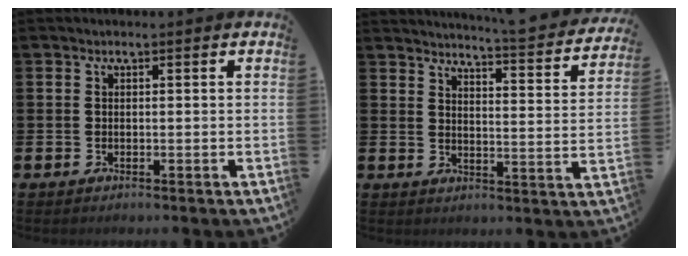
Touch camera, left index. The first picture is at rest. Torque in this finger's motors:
{"motor_torque": [0.71, -1.43, 0.00, 0.21]}